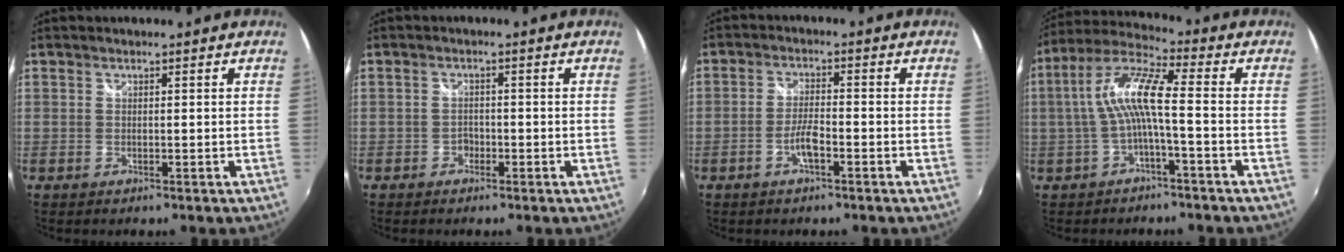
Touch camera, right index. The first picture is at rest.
{"total": 1.7, "force": [-1.1, 1.3, 0.2], "torque": [-0.004, 0.001, -0.019]}
{"total": 3.9, "force": [-2.1, 0.9, 3.1], "torque": [-0.071, 0.002, -0.039]}
{"total": 9.6, "force": [-1.3, 1.3, 9.4], "torque": [-0.200, 0.019, -0.022]}